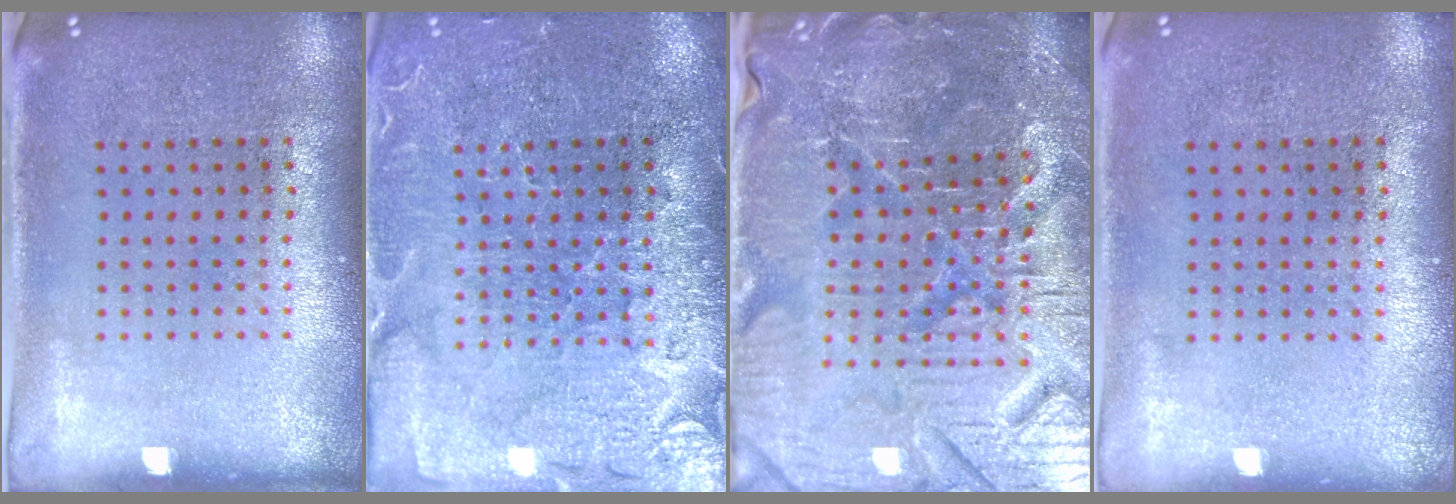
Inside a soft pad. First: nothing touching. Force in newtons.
{"total": 3.6, "press": 3.5, "slide": 1.1}
{"total": 5.6, "press": 5.3, "slide": 1.7}
{"total": 0.0}